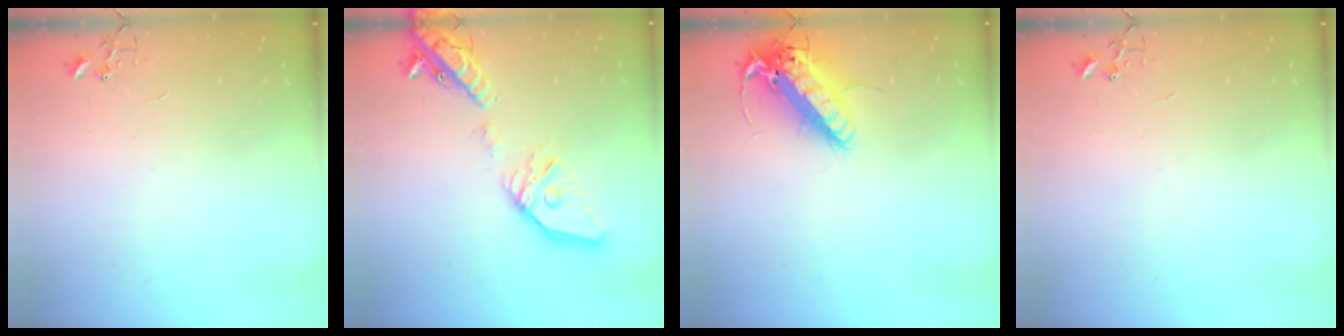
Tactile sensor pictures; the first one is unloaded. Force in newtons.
{"total": 21.4, "press": 21.2, "slide": 3.5}
{"total": 17.8, "press": 17.5, "slide": 3.4}
{"total": 0.0}